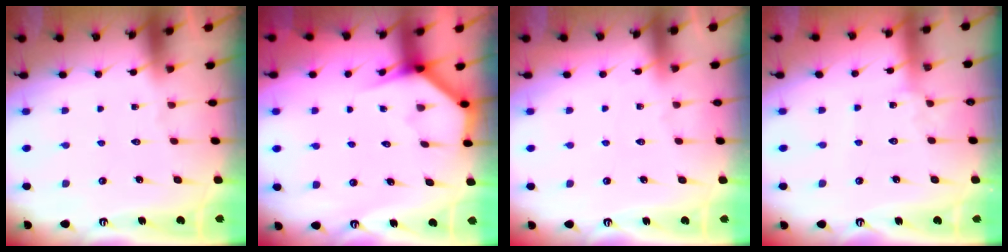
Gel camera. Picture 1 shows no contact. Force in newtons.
{"total": 4.0, "press": 3.9, "slide": 0.3}
{"total": 2.5, "press": 2.5, "slide": 0.4}
{"total": 2.0, "press": 2.0, "slide": 0.2}